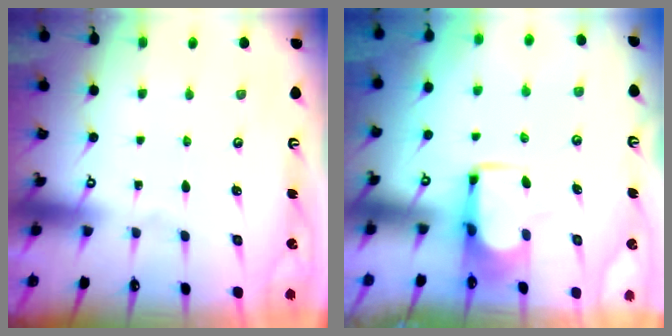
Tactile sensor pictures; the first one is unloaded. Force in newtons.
{"total": 1.4, "press": 1.3, "slide": 0.6}